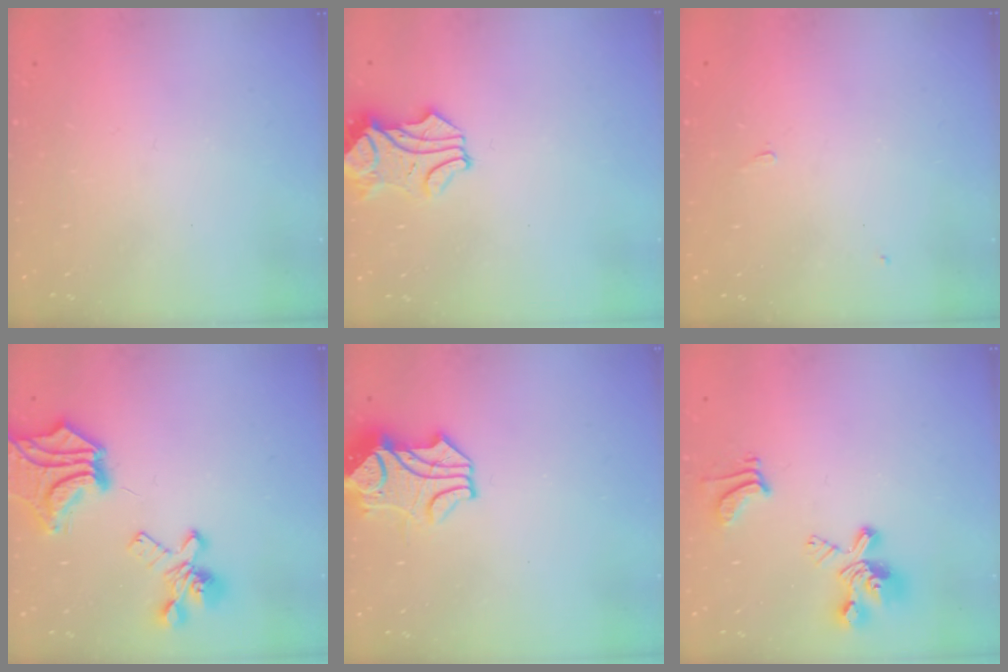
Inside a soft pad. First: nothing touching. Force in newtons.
{"total": 0.9, "press": 0.7, "slide": 0.7}
{"total": 4.1, "press": 4.1, "slide": 0.4}
{"total": 12.3, "press": 11.8, "slide": 3.3}
{"total": 2.2, "press": 1.9, "slide": 1.1}
{"total": 6.3, "press": 6.1, "slide": 1.7}